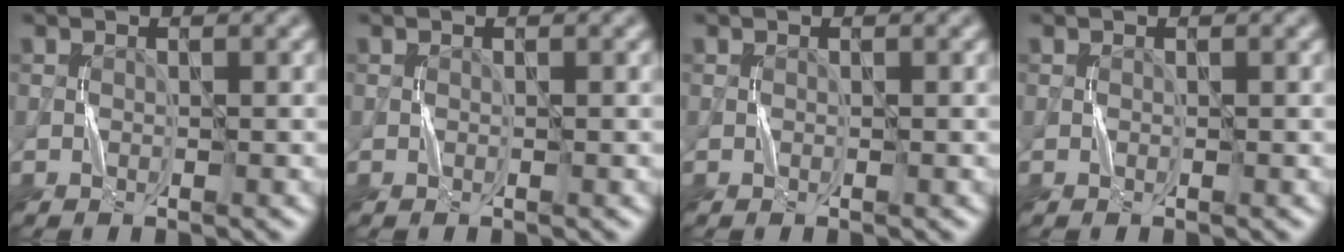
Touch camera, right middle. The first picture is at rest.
{"total": 0.0}
{"total": 0.0}
{"total": 0.0}